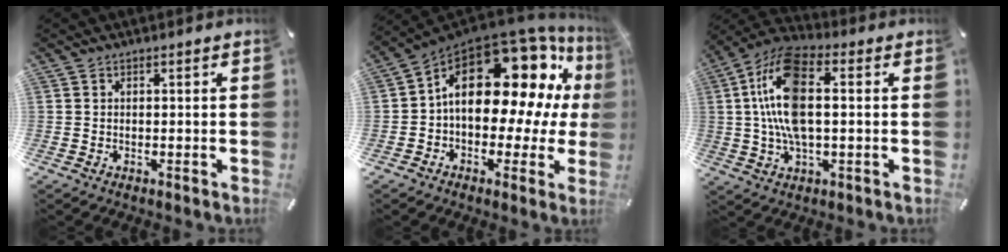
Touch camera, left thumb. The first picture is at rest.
{"total": 21.7, "force": [6.8, 12.7, 16.2], "torque": [-0.250, -0.052, 0.115]}
{"total": 15.1, "force": [1.4, 7.3, 13.1], "torque": [-0.283, -0.003, 0.021]}